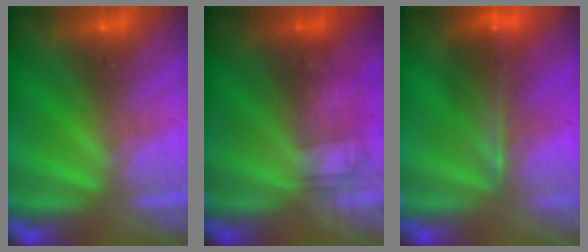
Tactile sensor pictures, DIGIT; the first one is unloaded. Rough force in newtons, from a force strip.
{"total": 2.2}
{"total": 8.4}